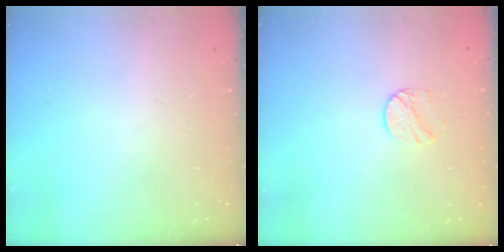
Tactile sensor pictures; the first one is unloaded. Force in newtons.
{"total": 6.6, "press": 6.6, "slide": 0.6}